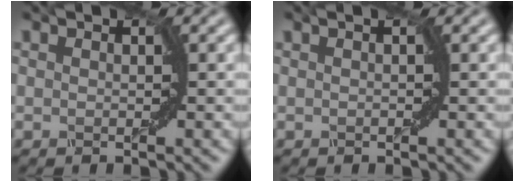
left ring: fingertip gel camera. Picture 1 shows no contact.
{"total": 0.6, "force": [0.0, -0.5, -0.3], "torque": [0.000, 0.002, 0.005]}